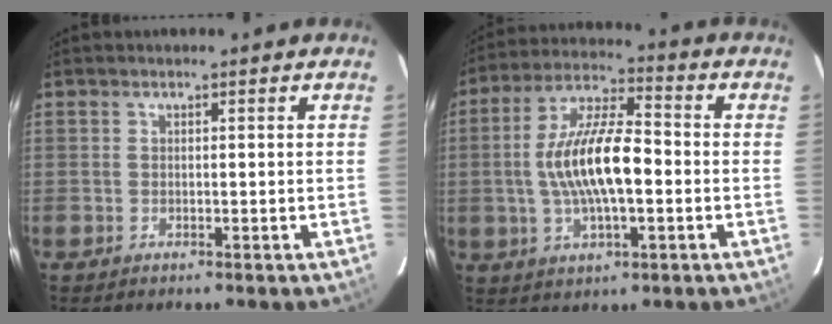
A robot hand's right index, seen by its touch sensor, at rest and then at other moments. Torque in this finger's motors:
{"motor_torque": [0.64, -0.08, 0.55, 0.21]}